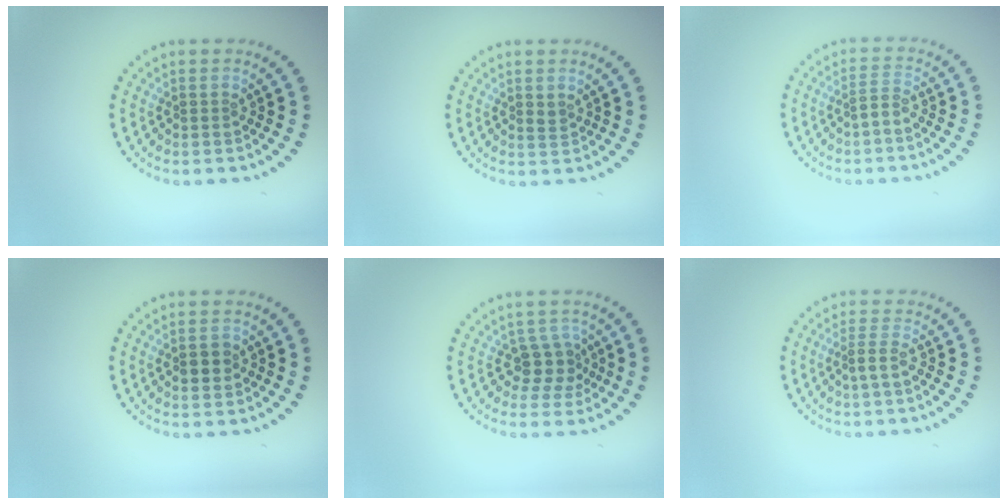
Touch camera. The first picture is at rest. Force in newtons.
{"total": 0.9, "press": 0.8, "slide": 0.3}
{"total": 1.4, "press": 1.1, "slide": 1.0}
{"total": 1.6, "press": 1.6, "slide": 0.2}
{"total": 2.6, "press": 2.1, "slide": 1.6}
{"total": 1.7, "press": 1.3, "slide": 1.1}